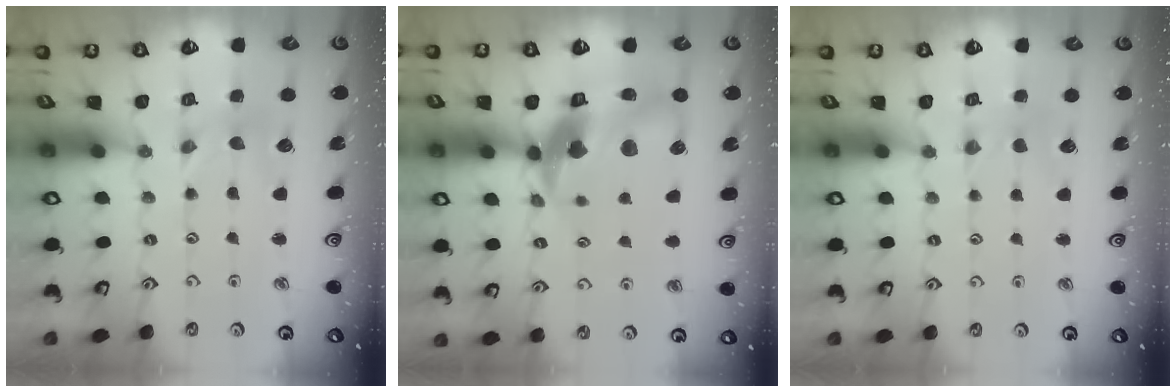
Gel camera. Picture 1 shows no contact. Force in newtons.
{"total": 16.4, "press": 16.2, "slide": 2.3}
{"total": 0.0}